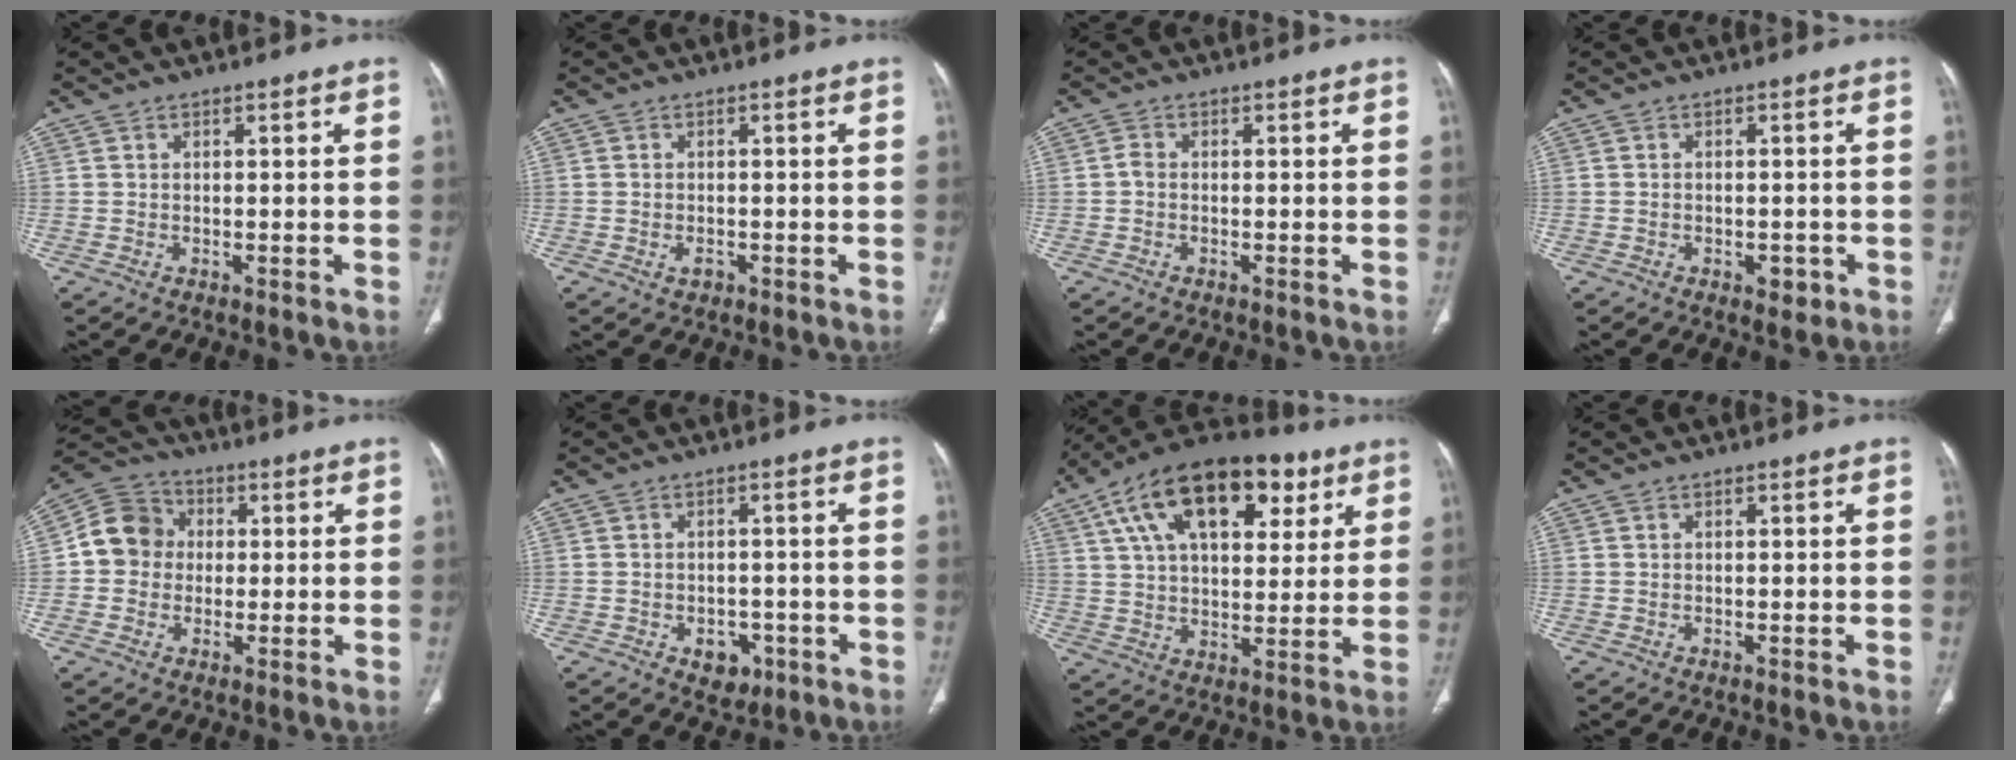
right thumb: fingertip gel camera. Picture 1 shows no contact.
{"total": 1.5, "force": [-0.6, 1.1, 0.8], "torque": [-0.015, 0.006, -0.007]}
{"total": 1.2, "force": [-0.3, 0.8, 0.8], "torque": [-0.016, 0.001, -0.010]}
{"total": 2.7, "force": [-1.1, 1.7, 1.7], "torque": [-0.014, 0.003, -0.010]}
{"total": 9.2, "force": [0.4, 8.4, 3.7], "torque": [-0.045, 0.023, -0.006]}
{"total": 4.8, "force": [-2.1, 3.5, 2.6], "torque": [-0.014, 0.010, -0.019]}
{"total": 23.6, "force": [10.3, 12.8, 16.9], "torque": [-0.260, 0.007, 0.167]}
{"total": 0.0}